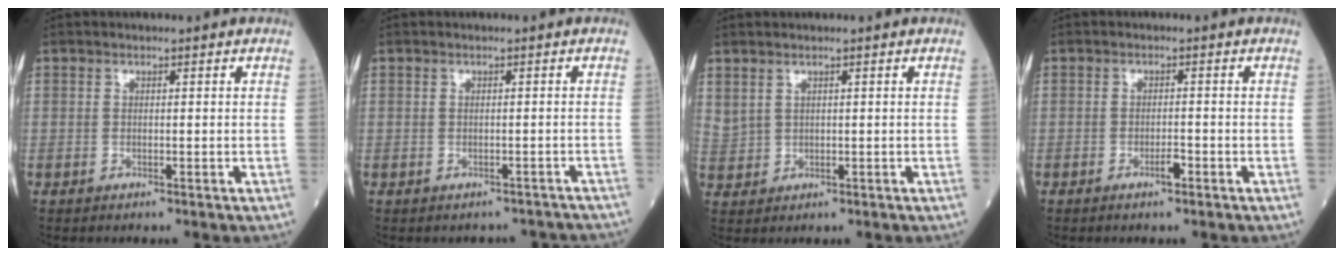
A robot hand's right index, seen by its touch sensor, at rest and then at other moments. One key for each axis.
{"total": 4.6, "fx": -4.2, "fy": 1.8, "fz": 0.6, "tx": -0.002, "ty": 0.013, "tz": -0.042}
{"total": 2.9, "fx": 2.0, "fy": 1.6, "fz": 1.2, "tx": -0.033, "ty": 0.006, "tz": 0.056}
{"total": 1.8, "fx": -0.9, "fy": 0.3, "fz": 1.4, "tx": -0.025, "ty": 0.001, "tz": -0.013}